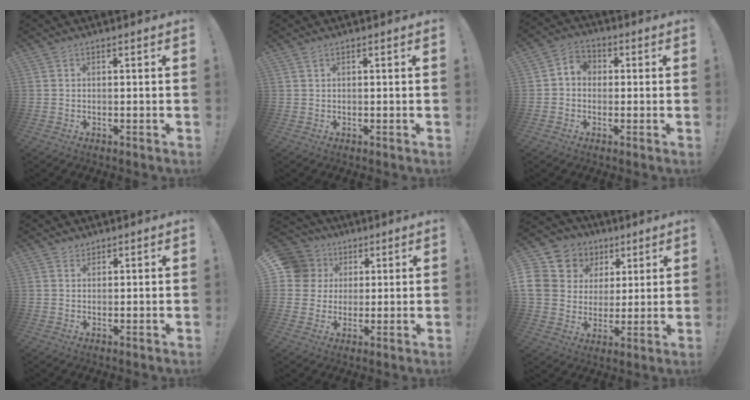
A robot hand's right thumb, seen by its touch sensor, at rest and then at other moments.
{"total": 0.7, "force": [0.5, 0.1, 0.6], "torque": [-0.017, 0.002, 0.010]}
{"total": 4.8, "force": [-0.7, 4.2, 2.3], "torque": [-0.035, 0.013, -0.011]}
{"total": 1.9, "force": [1.6, 1.0, 0.0], "torque": [0.014, -0.013, 0.027]}
{"total": 10.4, "force": [2.6, 9.7, 2.9], "torque": [-0.034, -0.009, 0.055]}
{"total": 14.0, "force": [4.9, 12.2, 4.8], "torque": [-0.084, -0.024, 0.111]}